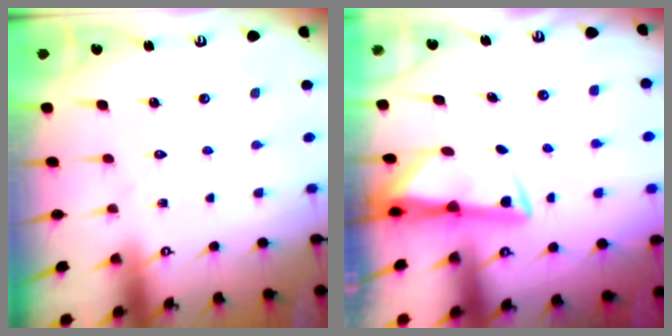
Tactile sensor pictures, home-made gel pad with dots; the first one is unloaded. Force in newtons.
{"total": 3.0, "press": 2.9, "slide": 0.5}